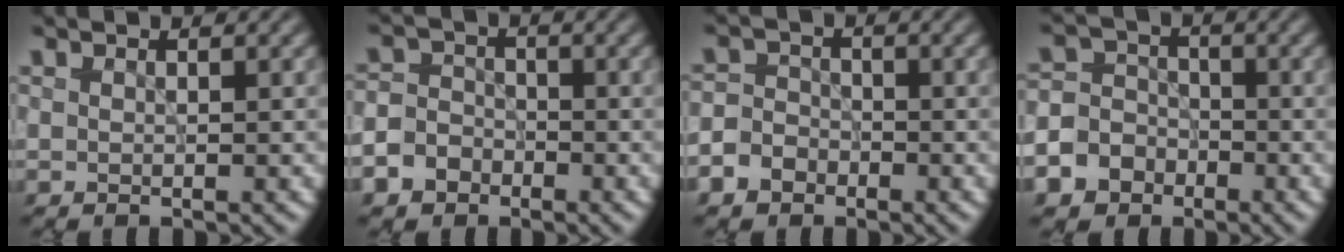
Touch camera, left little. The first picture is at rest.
{"total": 4.6, "force": [-2.6, 3.6, 1.4], "torque": [-0.007, -0.006, -0.055]}
{"total": 3.4, "force": [-1.9, 2.5, 1.1], "torque": [-0.010, -0.001, -0.044]}
{"total": 7.7, "force": [-3.9, 6.4, 1.9], "torque": [-0.038, -0.012, -0.088]}